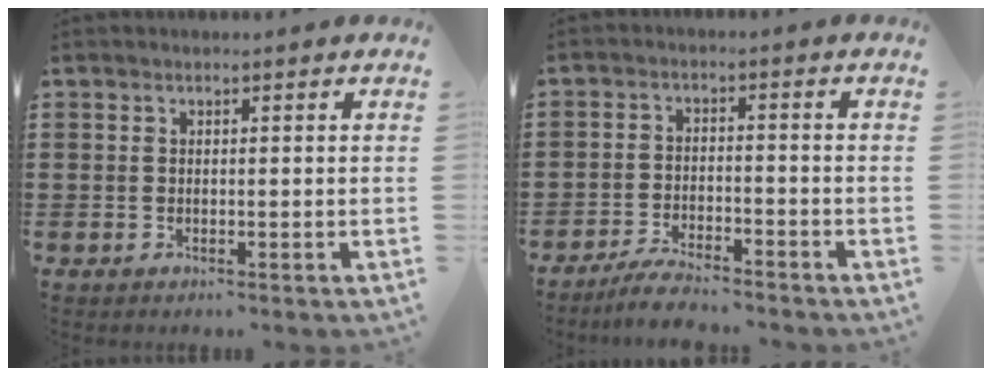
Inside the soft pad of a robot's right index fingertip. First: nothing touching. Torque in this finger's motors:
{"motor_torque": [-0.40, 0.45, 0.30, 0.03]}